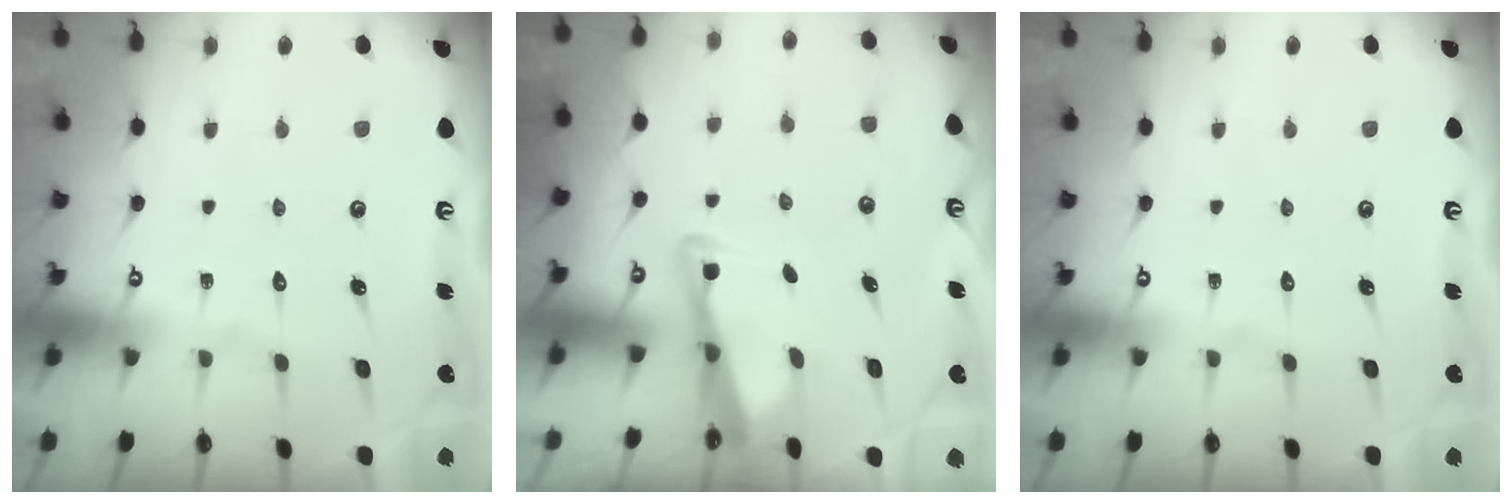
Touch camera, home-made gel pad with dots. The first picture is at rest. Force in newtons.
{"total": 2.8, "press": 2.7, "slide": 0.4}
{"total": 0.0}